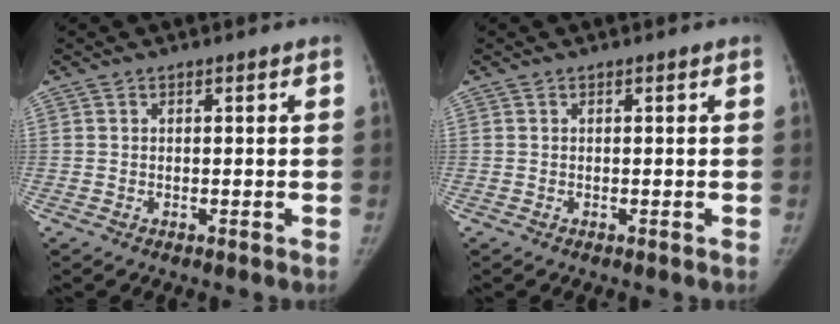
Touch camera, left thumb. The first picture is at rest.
{"total": 0.0}